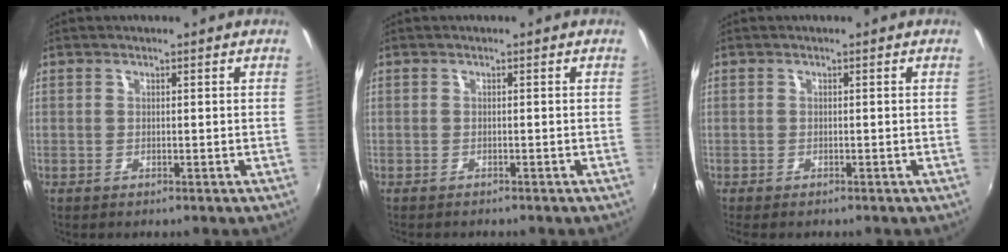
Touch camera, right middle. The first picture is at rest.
{"total": 1.4, "force": [-1.4, 0.1, 0.4], "torque": [-0.015, -0.008, -0.019]}
{"total": 1.5, "force": [-1.2, 0.2, 0.8], "torque": [-0.019, -0.010, -0.018]}